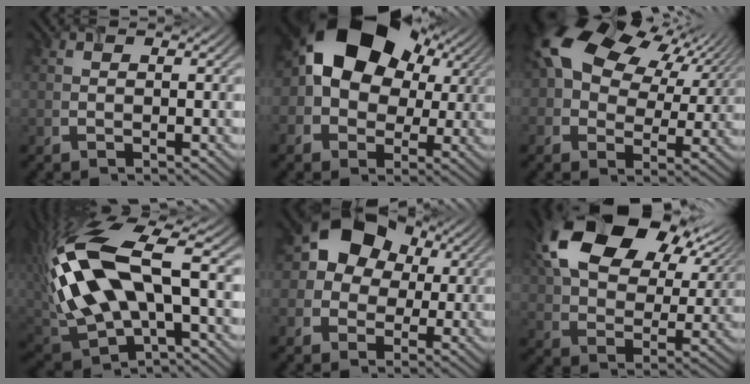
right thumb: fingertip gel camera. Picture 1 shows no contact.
{"total": 15.8, "force": [3.6, 12.1, 9.6], "torque": [-0.168, 0.027, 0.055]}
{"total": 17.7, "force": [6.7, 11.9, 11.3], "torque": [-0.237, 0.026, 0.136]}
{"total": 17.7, "force": [2.8, 9.1, 15.0], "torque": [-0.348, -0.008, 0.059]}
{"total": 8.7, "force": [1.1, 7.6, 4.2], "torque": [-0.071, 0.003, -0.005]}
{"total": 18.2, "force": [8.9, 11.0, 11.4], "torque": [-0.237, 0.025, 0.158]}